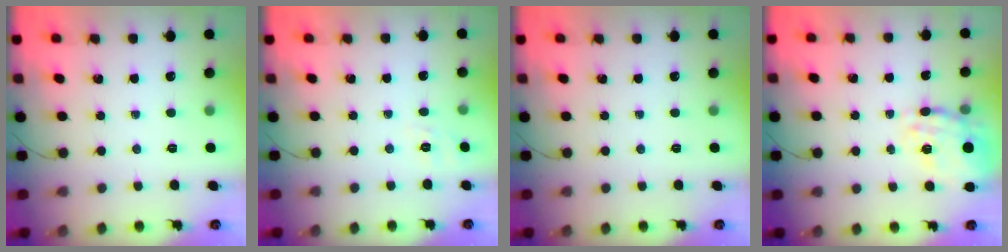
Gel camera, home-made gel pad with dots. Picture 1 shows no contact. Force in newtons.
{"total": 3.2, "press": 2.7, "slide": 1.8}
{"total": 0.0}
{"total": 17.9, "press": 17.8, "slide": 1.6}